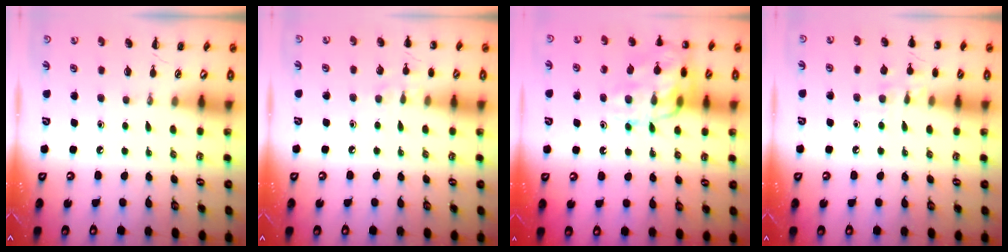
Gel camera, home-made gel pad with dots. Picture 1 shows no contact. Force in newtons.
{"total": 6.9, "press": 6.5, "slide": 2.0}
{"total": 17.7, "press": 17.6, "slide": 1.9}
{"total": 8.0, "press": 7.8, "slide": 1.7}